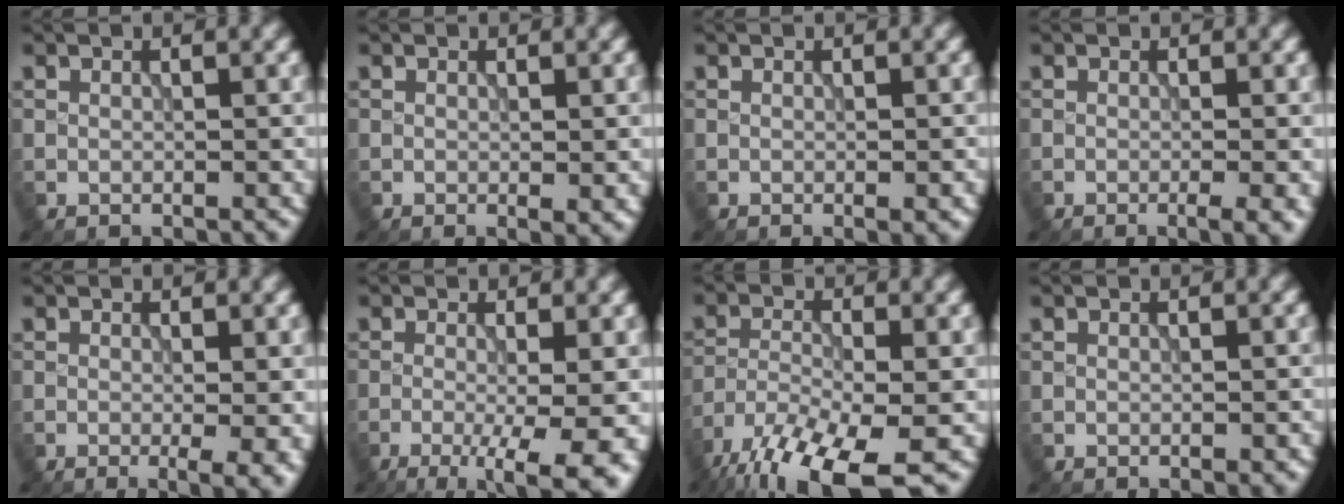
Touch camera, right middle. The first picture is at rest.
{"total": 1.2, "force": [-0.1, 0.2, 1.2], "torque": [-0.015, -0.007, -0.004]}
{"total": 1.2, "force": [-0.4, 0.2, 1.1], "torque": [-0.013, -0.004, -0.006]}
{"total": 2.9, "force": [-0.9, 0.9, 2.6], "torque": [-0.028, -0.007, -0.010]}
{"total": 4.0, "force": [-0.9, 1.2, 3.7], "torque": [-0.047, -0.016, -0.006]}
{"total": 8.7, "force": [-3.5, 2.7, 7.5], "torque": [-0.095, -0.012, -0.044]}
{"total": 12.1, "force": [-9.1, 3.5, 7.1], "torque": [-0.150, -0.043, -0.155]}
{"total": 1.0, "force": [-0.5, 0.1, 0.8], "torque": [-0.010, -0.001, -0.008]}